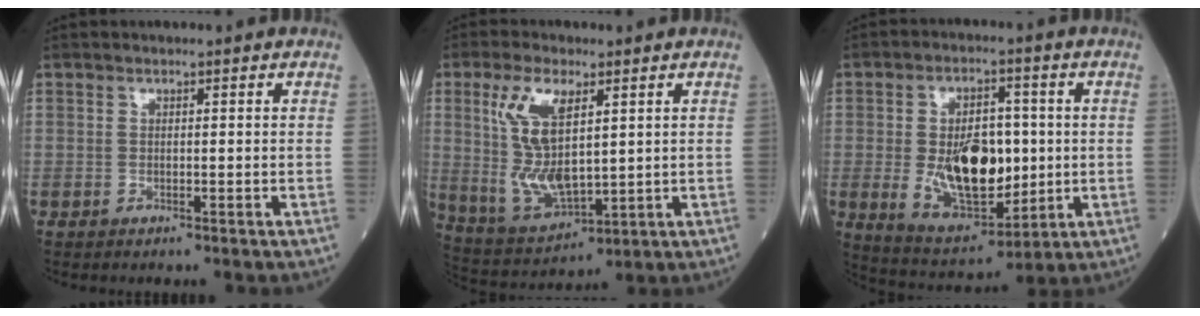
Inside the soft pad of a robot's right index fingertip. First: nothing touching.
{"total": 11.3, "force": [3.0, 4.0, 10.1], "torque": [-0.217, -0.001, 0.069]}
{"total": 13.6, "force": [-0.4, 6.6, 11.8], "torque": [-0.211, -0.005, 0.007]}